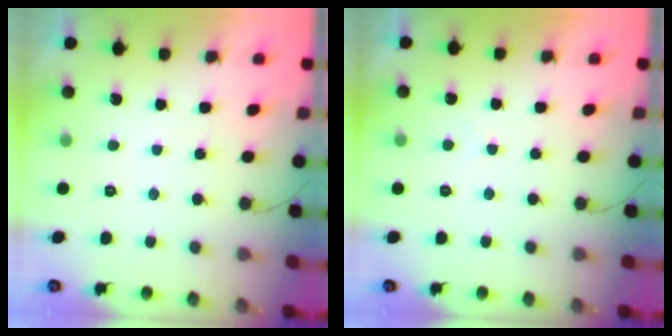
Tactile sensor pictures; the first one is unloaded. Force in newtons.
{"total": 4.1, "press": 4.1, "slide": 0.2}